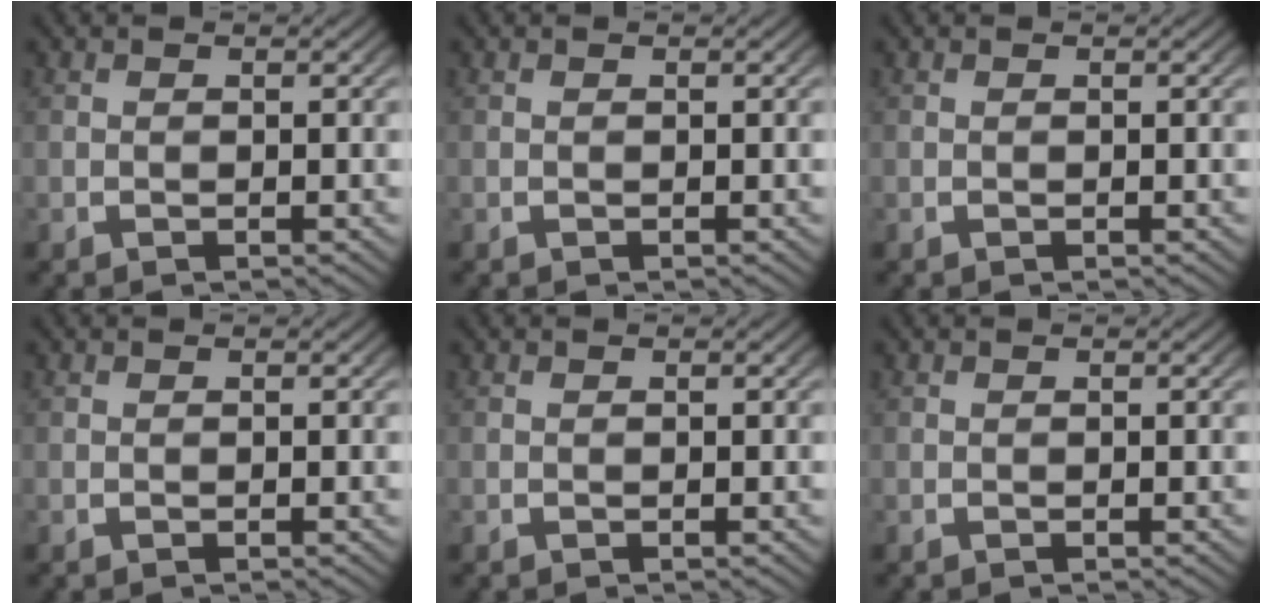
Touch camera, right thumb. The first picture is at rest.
{"total": 0.0}
{"total": 0.0}
{"total": 0.0}
{"total": 0.0}
{"total": 0.0}